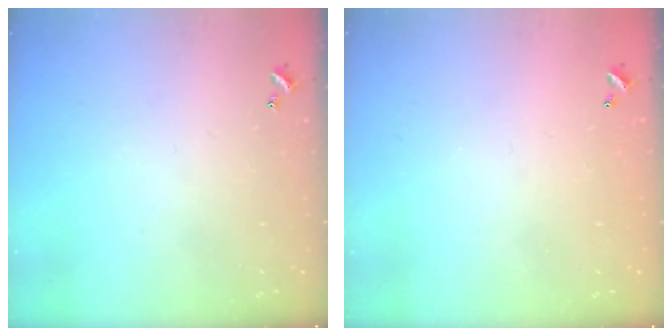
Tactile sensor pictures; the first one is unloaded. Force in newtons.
{"total": 2.9, "press": 2.9, "slide": 0.1}